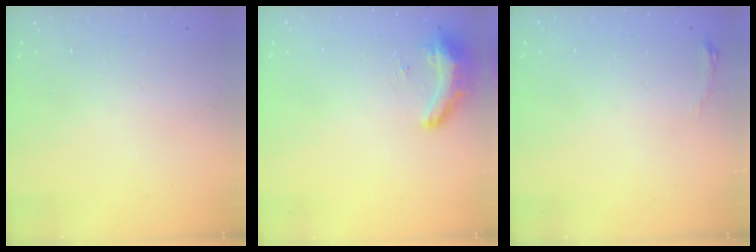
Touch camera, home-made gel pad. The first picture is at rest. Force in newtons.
{"total": 9.2, "press": 8.9, "slide": 2.4}
{"total": 3.1, "press": 3.1, "slide": 0.5}